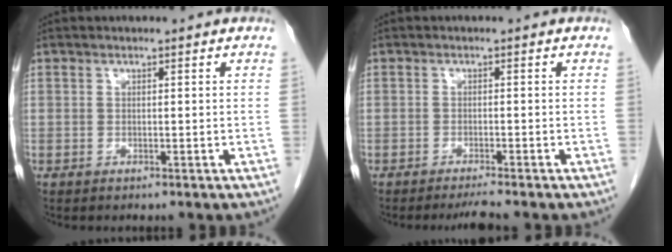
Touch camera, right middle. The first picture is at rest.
{"total": 2.3, "force": [-2.1, -0.4, 0.9], "torque": [-0.017, -0.006, -0.035]}